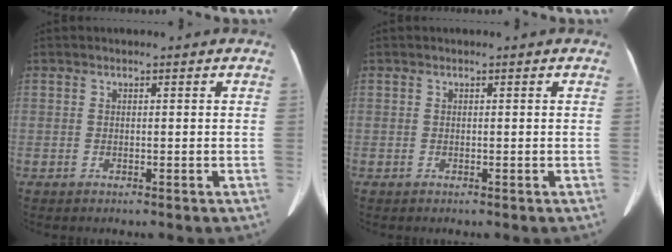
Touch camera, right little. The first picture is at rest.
{"total": 0.0}